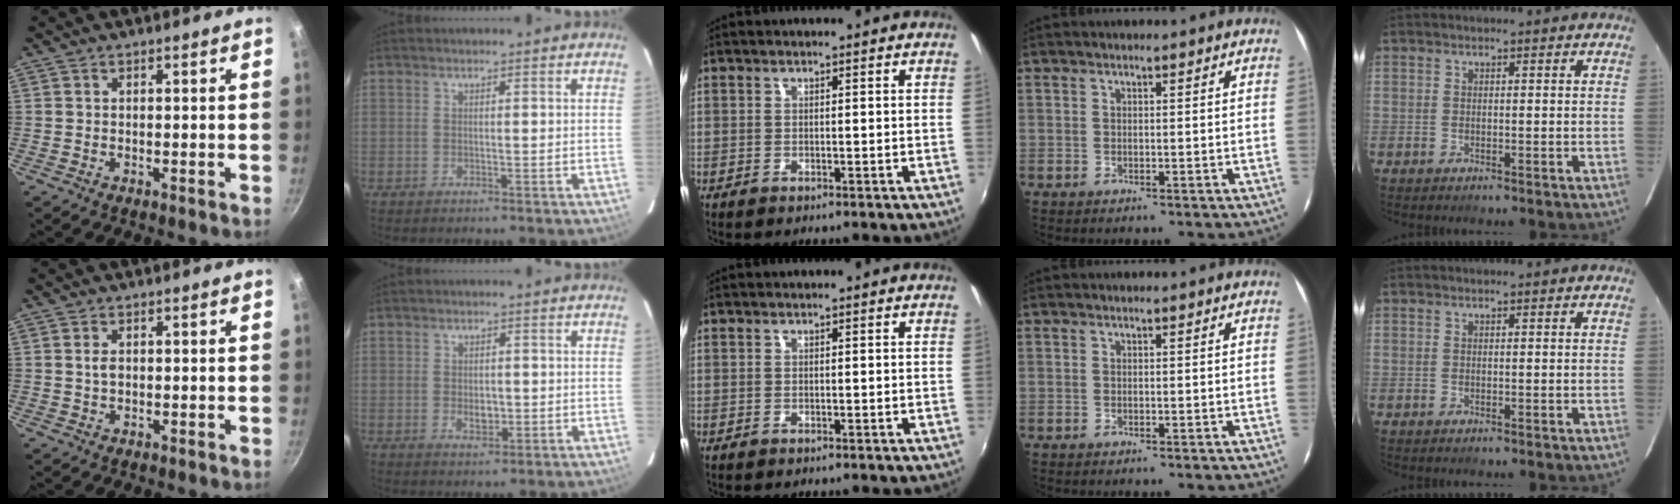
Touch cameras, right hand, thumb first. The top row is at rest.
{"thumb": {"total": 1.8, "force": [0.2, 1.1, 1.4], "torque": [-0.021, 0.002, 0.003]}, "index": {"total": 3.2, "force": [-0.6, 2.2, 2.3], "torque": [-0.039, -0.001, -0.008]}}